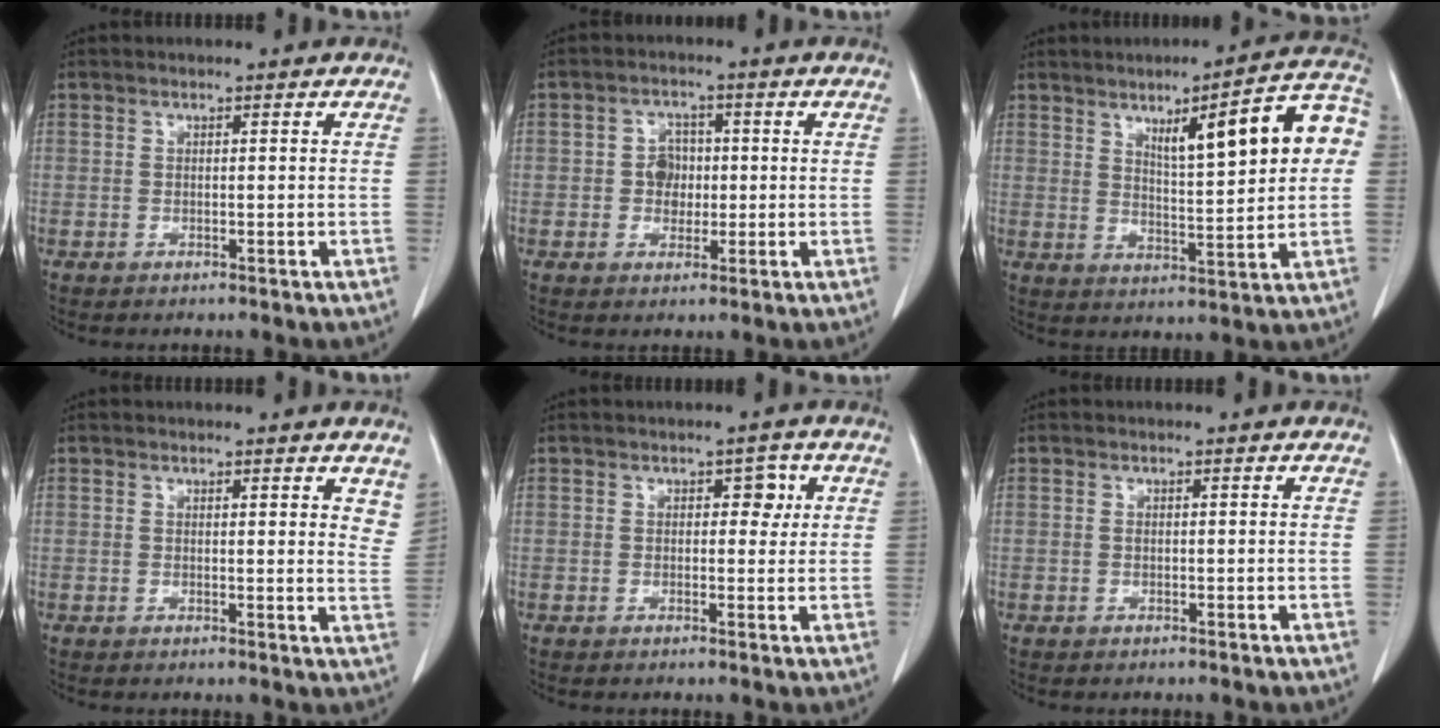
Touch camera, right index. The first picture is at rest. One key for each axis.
{"total": 3.7, "fx": -0.3, "fy": 3.1, "fz": 2.0, "tx": -0.030, "ty": 0.009, "tz": -0.006}
{"total": 13.5, "fx": 3.7, "fy": 2.2, "fz": 12.8, "tx": -0.176, "ty": 0.024, "tz": 0.054}
{"total": 4.2, "fx": 3.5, "fy": 1.0, "fz": 2.1, "tx": -0.022, "ty": -0.015, "tz": 0.028}
{"total": 2.5, "fx": 0.7, "fy": 1.5, "fz": 1.8, "tx": -0.019, "ty": 0.011, "tz": 0.008}
{"total": 0.0}